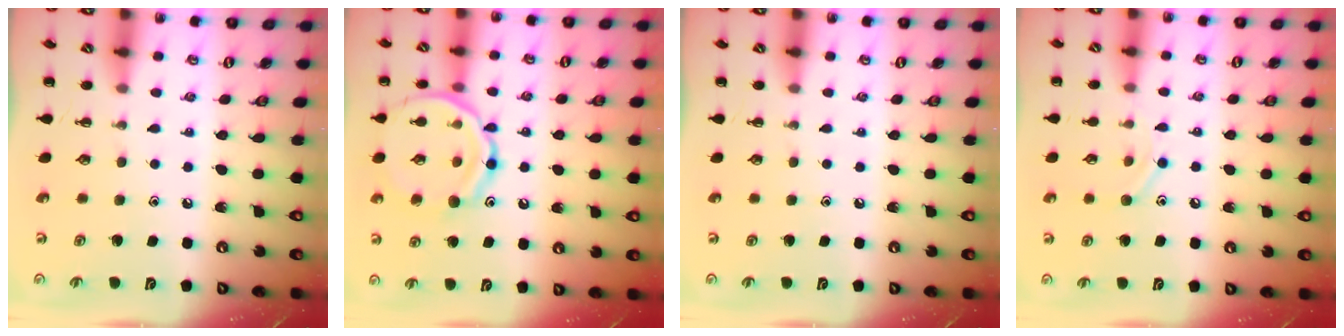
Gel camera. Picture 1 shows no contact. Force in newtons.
{"total": 15.3, "press": 15.2, "slide": 1.6}
{"total": 0.0}
{"total": 7.5, "press": 7.4, "slide": 1.3}